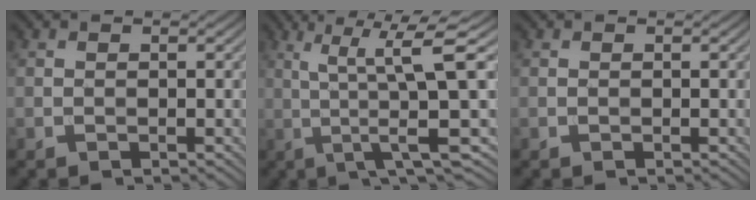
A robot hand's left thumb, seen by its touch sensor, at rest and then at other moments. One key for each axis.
{"total": 9.9, "fx": 1.0, "fy": 1.1, "fz": 9.8, "tx": -0.166, "ty": 0.013, "tz": 0.015}
{"total": 0.0}